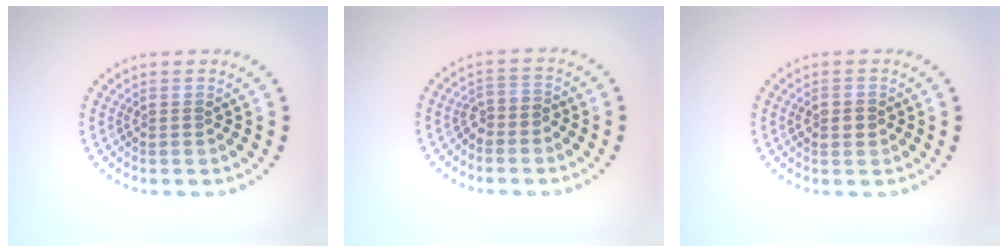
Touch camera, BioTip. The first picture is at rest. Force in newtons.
{"total": 1.7, "press": 1.3, "slide": 1.1}
{"total": 2.0, "press": 2.0, "slide": 0.1}